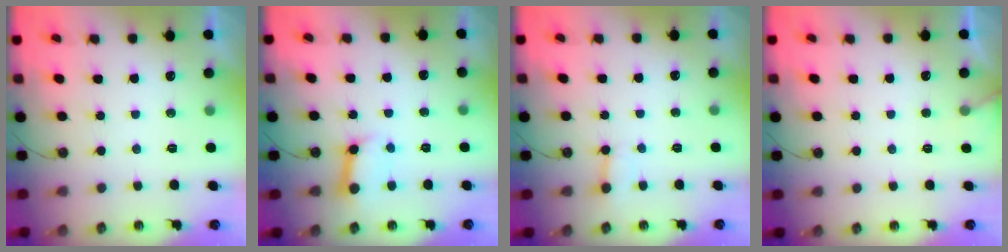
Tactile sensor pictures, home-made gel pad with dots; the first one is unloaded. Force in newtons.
{"total": 7.9, "press": 7.8, "slide": 0.9}
{"total": 2.9, "press": 2.9, "slide": 0.3}
{"total": 4.8, "press": 4.8, "slide": 0.3}